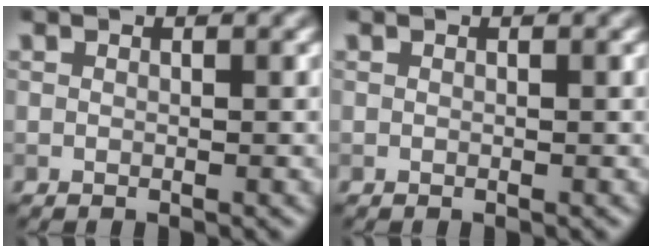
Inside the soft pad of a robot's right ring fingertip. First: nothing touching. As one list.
[{"total": 0.0}]